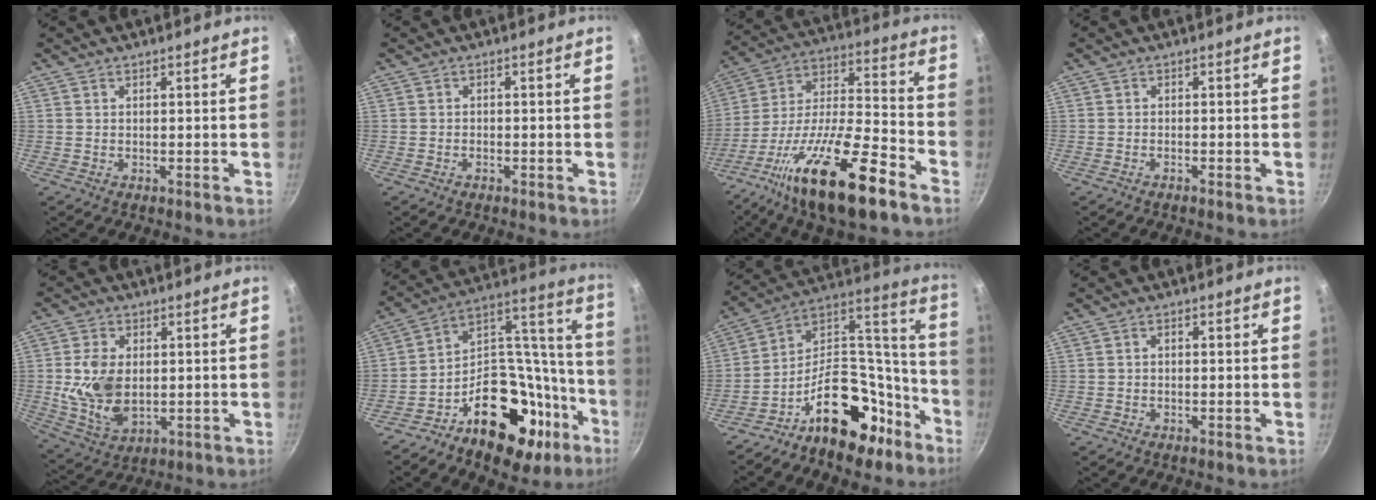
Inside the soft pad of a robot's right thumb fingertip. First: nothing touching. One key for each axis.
{"total": 0.9, "fx": -0.6, "fy": 0.3, "fz": 0.5, "tx": -0.014, "ty": 0.005, "tz": -0.012}
{"total": 23.3, "fx": -13.2, "fy": 6.2, "fz": 18.1, "tx": -0.299, "ty": 0.065, "tz": -0.239}
{"total": 0.7, "fx": -0.6, "fy": -0.2, "fz": 0.3, "tx": -0.017, "ty": 0.003, "tz": -0.010}
{"total": 11.4, "fx": 0.4, "fy": 7.4, "fz": 8.7, "tx": -0.157, "ty": -0.015, "tz": 0.020}
{"total": 27.4, "fx": -13.5, "fy": 16.8, "fz": 17.0, "tx": -0.194, "ty": 0.117, "tz": -0.200}
{"total": 21.2, "fx": -12.5, "fy": 11.8, "fz": 12.4, "tx": -0.134, "ty": 0.122, "tz": -0.198}
{"total": 0.9, "fx": -0.1, "fy": 0.5, "fz": 0.7, "tx": -0.015, "ty": 0.004, "tz": 0.001}